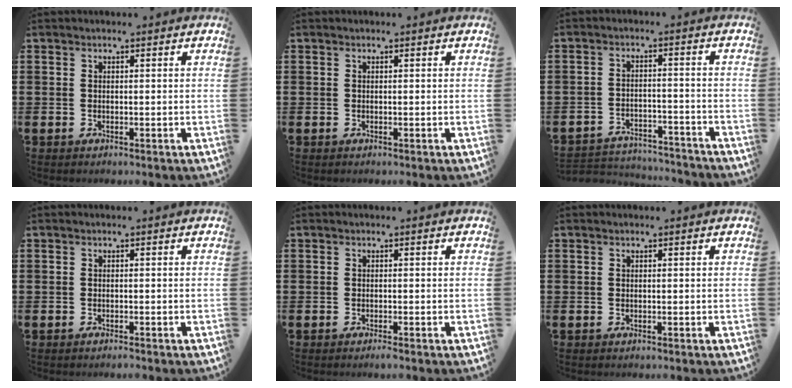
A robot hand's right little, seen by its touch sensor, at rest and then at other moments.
{"total": 0.0}
{"total": 3.5, "force": [-3.4, 0.5, 0.2], "torque": [-0.009, 0.005, -0.074]}
{"total": 0.5, "force": [-0.4, 0.0, 0.3], "torque": [-0.006, -0.003, -0.008]}
{"total": 0.8, "force": [-0.5, 0.0, 0.6], "torque": [-0.009, -0.003, -0.009]}
{"total": 0.0}